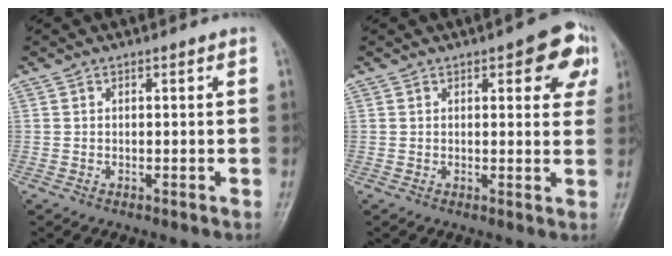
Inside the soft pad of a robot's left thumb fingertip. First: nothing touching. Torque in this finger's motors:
{"motor_torque": [1.21, 0.89, 0.62, -0.82, 0.01]}